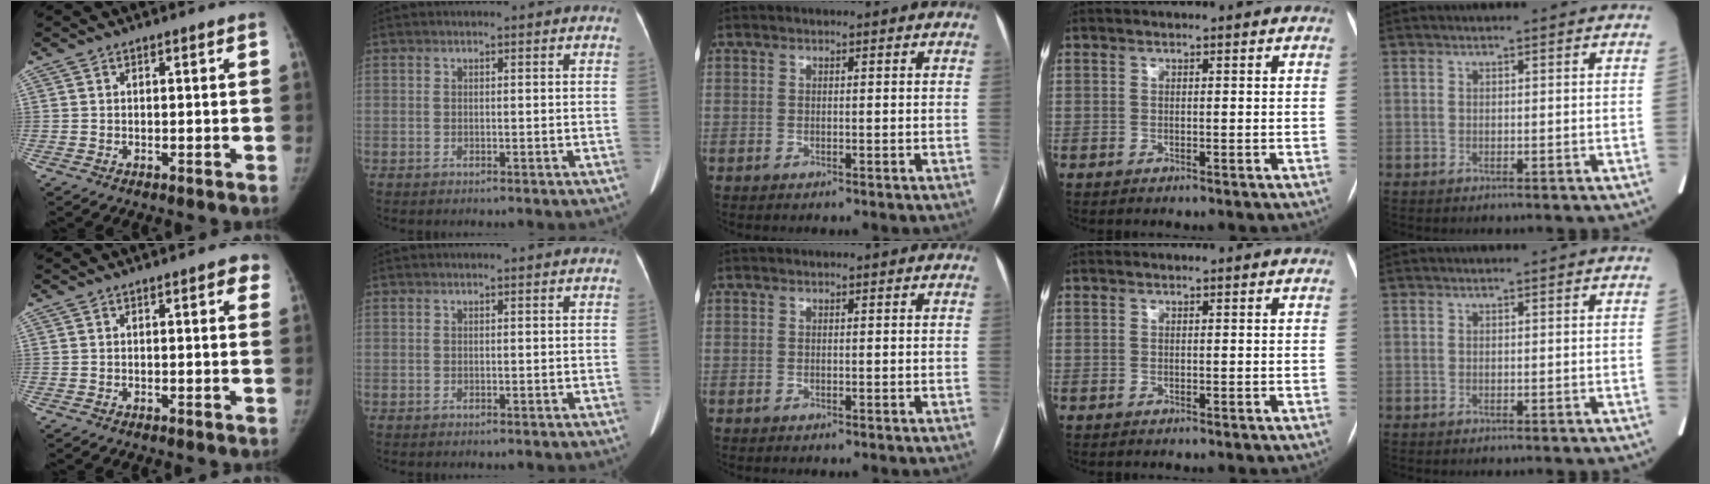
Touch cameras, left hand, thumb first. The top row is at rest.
{"thumb": {"total": 2.9, "force": [1.4, 1.2, 2.2], "torque": [-0.009, 0.001, 0.007]}}